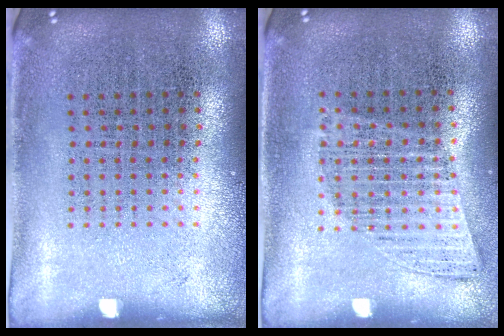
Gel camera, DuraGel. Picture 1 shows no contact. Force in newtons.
{"total": 0.9, "press": 0.9, "slide": 0.3}